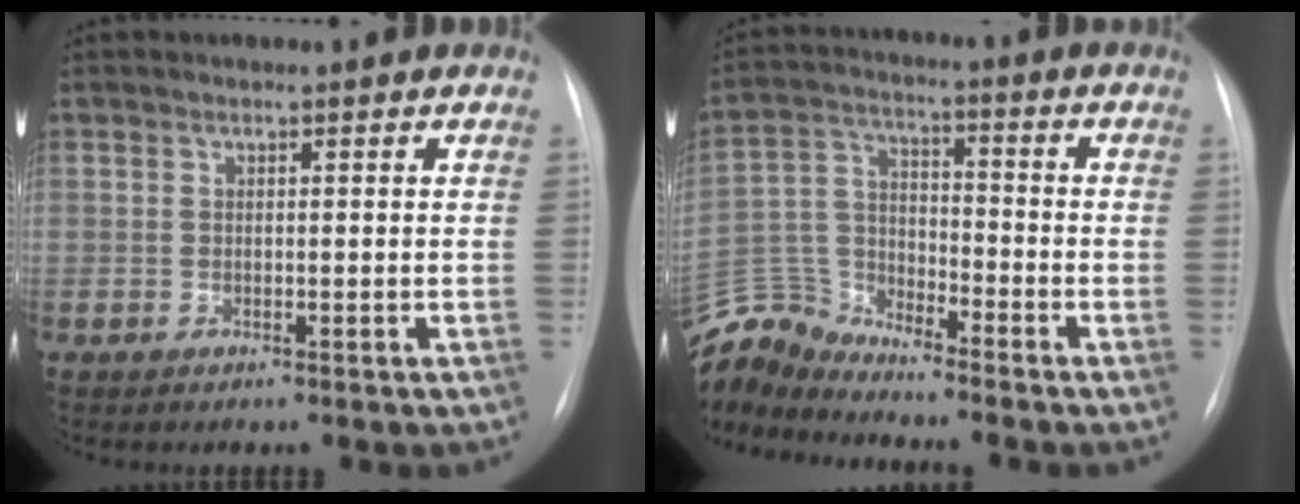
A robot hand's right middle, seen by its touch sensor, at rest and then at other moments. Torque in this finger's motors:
{"motor_torque": [0.01, -0.10, -0.02, -0.05]}